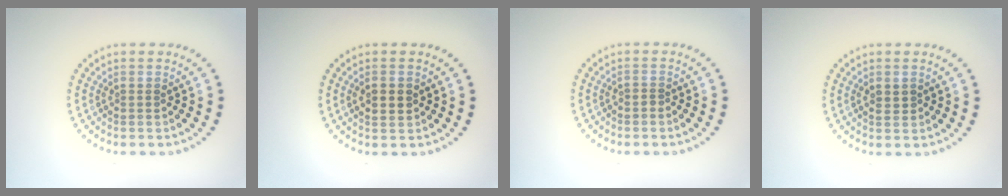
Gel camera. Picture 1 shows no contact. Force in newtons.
{"total": 1.8, "press": 1.8, "slide": 0.2}
{"total": 0.5, "press": 0.2, "slide": 0.5}
{"total": 0.8, "press": 0.8, "slide": 0.3}